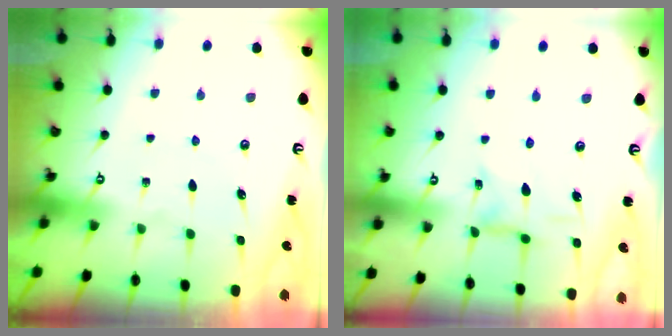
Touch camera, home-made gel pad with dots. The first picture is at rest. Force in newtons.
{"total": 2.1, "press": 2.1, "slide": 0.3}